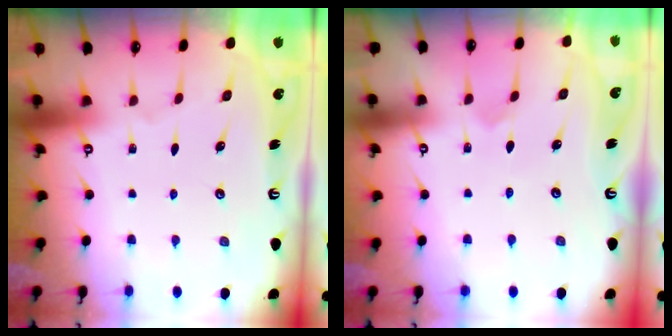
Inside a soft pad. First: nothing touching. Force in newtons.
{"total": 1.9, "press": 1.9, "slide": 0.1}